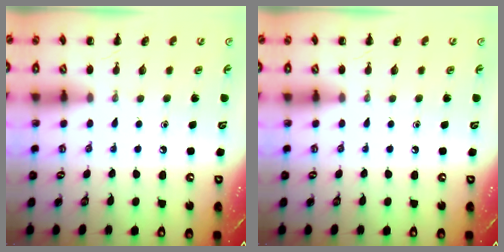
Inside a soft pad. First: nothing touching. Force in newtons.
{"total": 0.0}